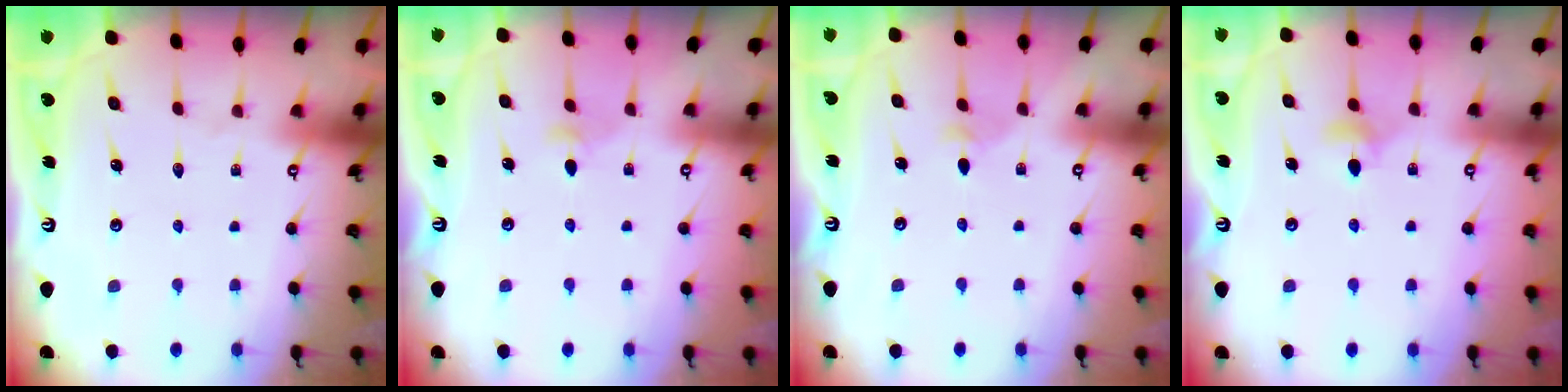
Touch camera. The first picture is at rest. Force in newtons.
{"total": 3.4, "press": 3.3, "slide": 0.6}
{"total": 2.4, "press": 2.3, "slide": 0.6}
{"total": 4.0, "press": 3.9, "slide": 0.8}